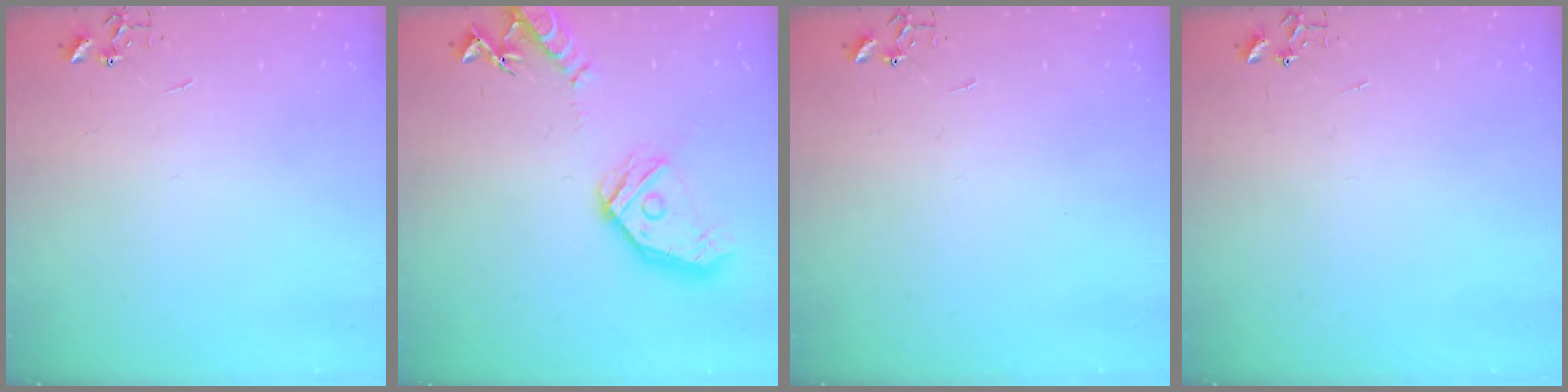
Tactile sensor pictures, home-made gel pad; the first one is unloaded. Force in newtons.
{"total": 17.1, "press": 16.9, "slide": 2.2}
{"total": 0.0}
{"total": 0.0}